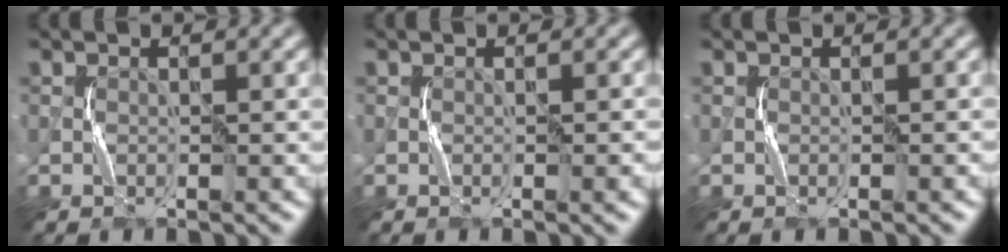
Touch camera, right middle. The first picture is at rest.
{"total": 0.8, "force": [-0.2, 0.1, 0.7], "torque": [-0.009, 0.000, -0.003]}
{"total": 0.0}